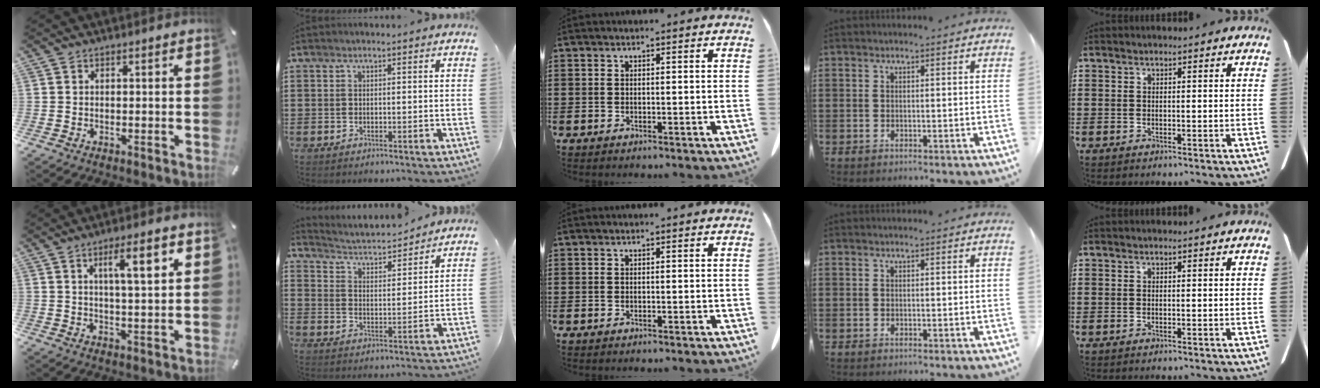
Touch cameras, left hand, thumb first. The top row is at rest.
{"thumb": {"total": 9.3, "force": [3.6, 2.0, 8.4], "torque": [-0.130, -0.011, 0.049]}, "index": {"total": 2.8, "force": [2.8, -0.1, 0.4], "torque": [-0.026, -0.029, 0.039]}}